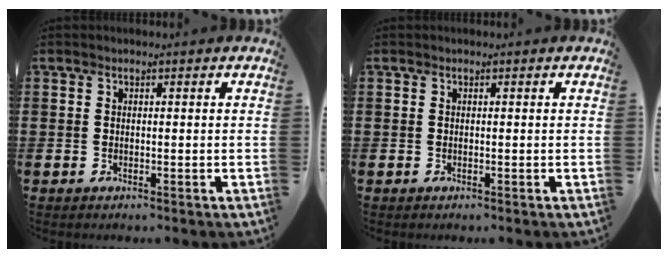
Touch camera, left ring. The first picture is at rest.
{"total": 0.0}